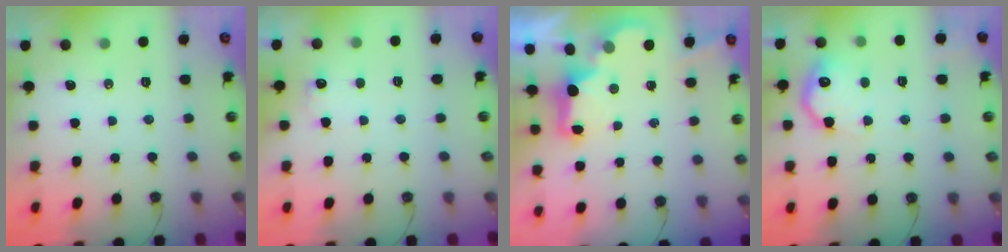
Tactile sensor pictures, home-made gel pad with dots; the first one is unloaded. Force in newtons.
{"total": 5.6, "press": 5.5, "slide": 1.4}
{"total": 3.0, "press": 2.9, "slide": 0.6}
{"total": 13.7, "press": 13.6, "slide": 0.7}